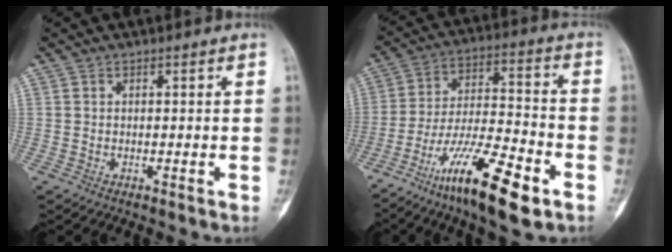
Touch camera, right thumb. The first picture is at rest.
{"total": 18.3, "force": [-10.3, 4.4, 14.4], "torque": [-0.267, 0.052, -0.178]}